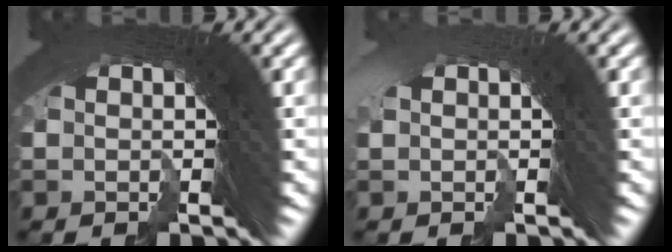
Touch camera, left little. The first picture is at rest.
{"total": 3.2, "force": [0.1, -2.2, -2.3], "torque": [0.034, 0.000, 0.005]}